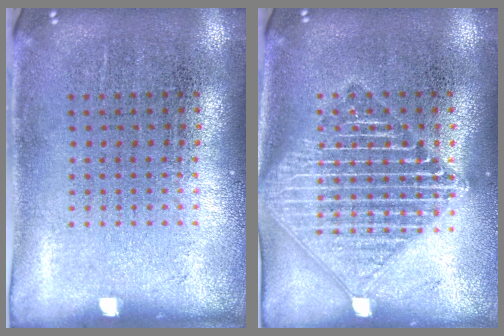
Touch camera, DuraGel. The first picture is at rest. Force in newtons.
{"total": 3.0, "press": 3.0, "slide": 0.4}